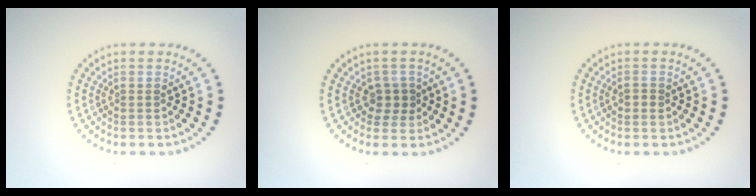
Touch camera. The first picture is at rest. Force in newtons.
{"total": 1.7, "press": 1.5, "slide": 0.9}
{"total": 0.9, "press": 0.9, "slide": 0.0}